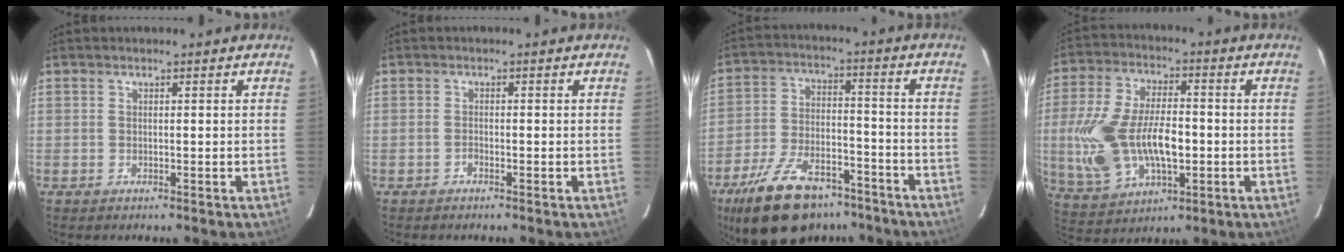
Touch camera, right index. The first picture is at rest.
{"total": 0.7, "force": [-0.6, 0.2, 0.2], "torque": [-0.003, 0.002, -0.012]}
{"total": 19.7, "force": [-14.2, 9.3, 10.1], "torque": [-0.208, -0.003, -0.218]}
{"total": 18.9, "force": [-2.4, 10.5, 15.5], "torque": [-0.336, -0.002, -0.028]}